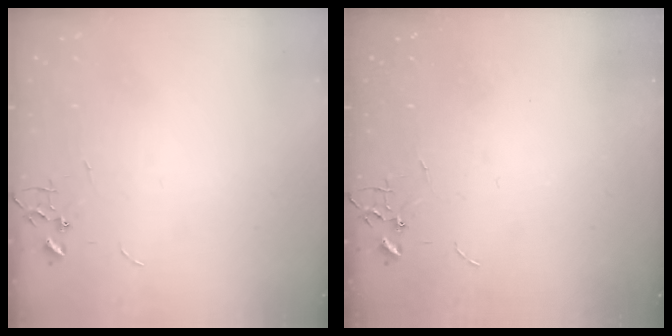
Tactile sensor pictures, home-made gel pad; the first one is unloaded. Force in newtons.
{"total": 0.0}